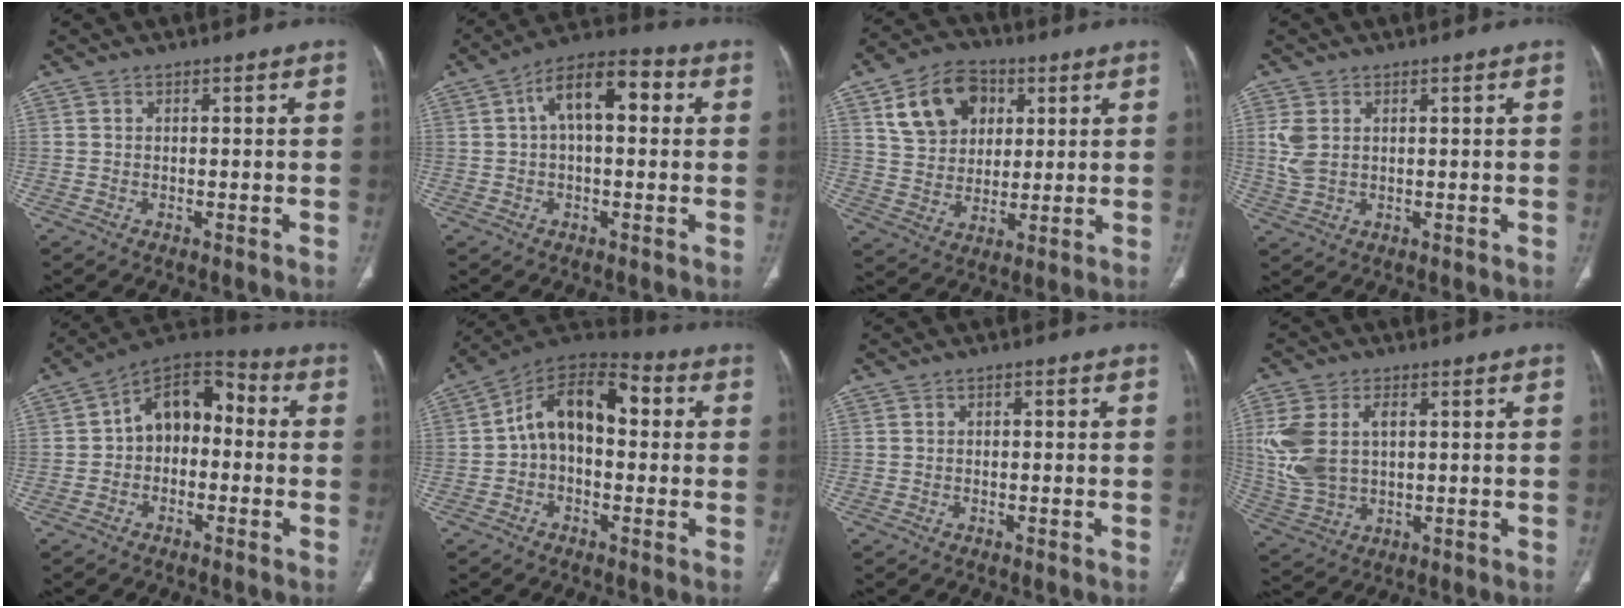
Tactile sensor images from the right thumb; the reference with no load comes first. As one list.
[{"total": 11.7, "force": [2.5, 5.8, 9.8], "torque": [-0.151, 0.036, 0.032]}, {"total": 13.6, "force": [5.3, 10.2, 7.4], "torque": [-0.096, -0.004, 0.094]}, {"total": 4.4, "force": [1.0, 3.0, 3.0], "torque": [-0.075, 0.000, 0.028]}, {"total": 11.7, "force": [-0.1, 8.2, 8.3], "torque": [-0.087, 0.043, -0.022]}, {"total": 13.4, "force": [1.0, 8.4, 10.4], "torque": [-0.140, 0.045, 0.002]}, {"total": 0.8, "force": [0.1, 0.5, 0.6], "torque": [-0.008, 0.002, -0.001]}, {"total": 12.1, "force": [2.0, 7.8, 9.0], "torque": [-0.199, 0.007, 0.050]}]